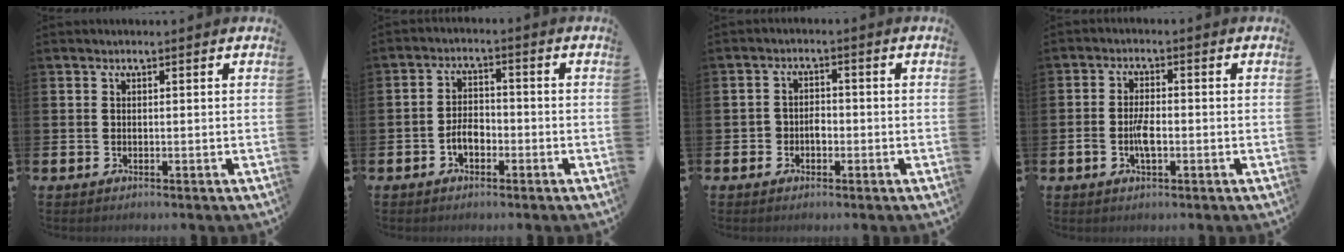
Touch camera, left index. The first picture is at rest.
{"total": 3.2, "force": [-1.4, 1.9, 2.2], "torque": [-0.033, 0.003, -0.030]}
{"total": 2.2, "force": [-0.9, 1.8, 0.9], "torque": [-0.005, 0.000, -0.026]}
{"total": 3.4, "force": [-0.7, 1.4, 3.0], "torque": [-0.046, 0.001, -0.015]}